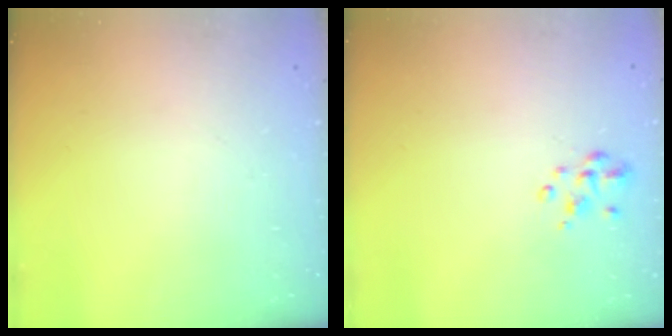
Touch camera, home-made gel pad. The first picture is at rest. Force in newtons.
{"total": 2.5, "press": 2.4, "slide": 0.7}